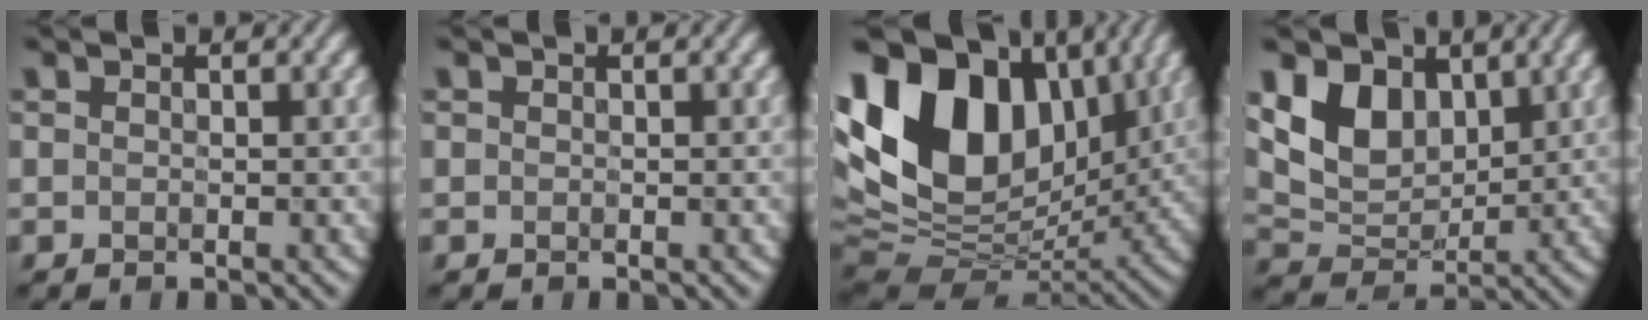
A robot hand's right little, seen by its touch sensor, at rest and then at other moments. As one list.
[{"total": 0.0}, {"total": 16.9, "force": [4.9, 11.1, 11.7], "torque": [-0.229, 0.030, 0.078]}, {"total": 6.1, "force": [2.5, 4.2, 3.7], "torque": [-0.077, -0.007, 0.042]}]